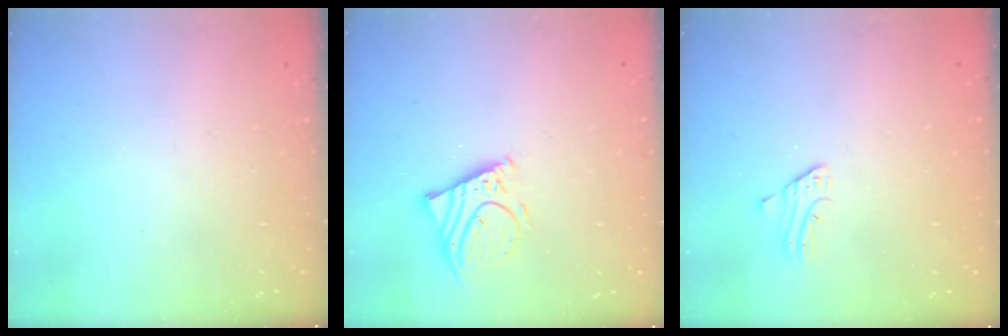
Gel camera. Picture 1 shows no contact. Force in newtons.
{"total": 9.3, "press": 9.2, "slide": 1.4}
{"total": 2.3, "press": 2.3, "slide": 0.2}